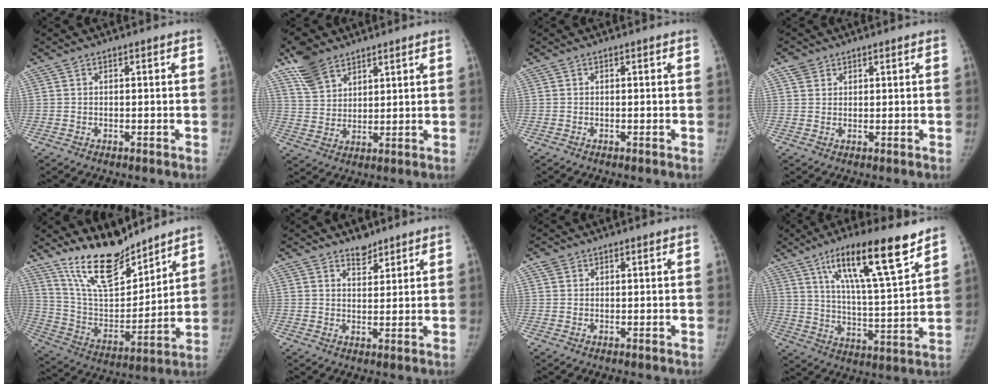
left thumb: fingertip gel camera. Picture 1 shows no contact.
{"total": 8.9, "force": [6.5, 4.9, 3.6], "torque": [-0.054, -0.022, 0.131]}
{"total": 0.0}
{"total": 2.5, "force": [1.6, 1.9, 0.4], "torque": [0.005, -0.004, 0.027]}
{"total": 17.4, "force": [14.3, 5.7, 8.1], "torque": [-0.102, -0.093, 0.269]}
{"total": 3.6, "force": [2.9, 1.8, 1.1], "torque": [0.000, -0.023, 0.049]}
{"total": 1.5, "force": [1.0, 1.0, 0.4], "torque": [0.001, -0.002, 0.017]}
{"total": 18.5, "force": [11.5, 2.9, 14.2], "torque": [-0.219, -0.052, 0.194]}